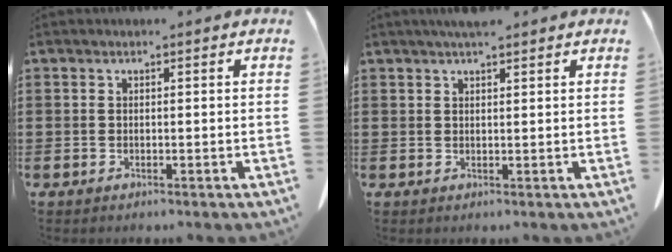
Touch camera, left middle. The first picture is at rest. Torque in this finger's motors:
{"motor_torque": [0.28, 0.21, 0.04, 0.05]}